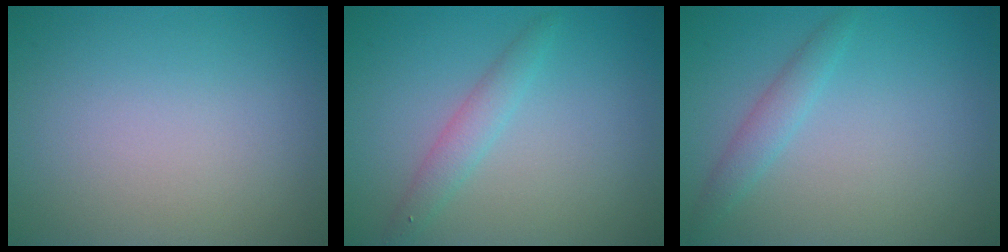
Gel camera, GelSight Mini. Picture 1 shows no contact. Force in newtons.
{"total": 1.9, "press": 1.9, "slide": 0.1}
{"total": 1.7, "press": 1.7, "slide": 0.0}